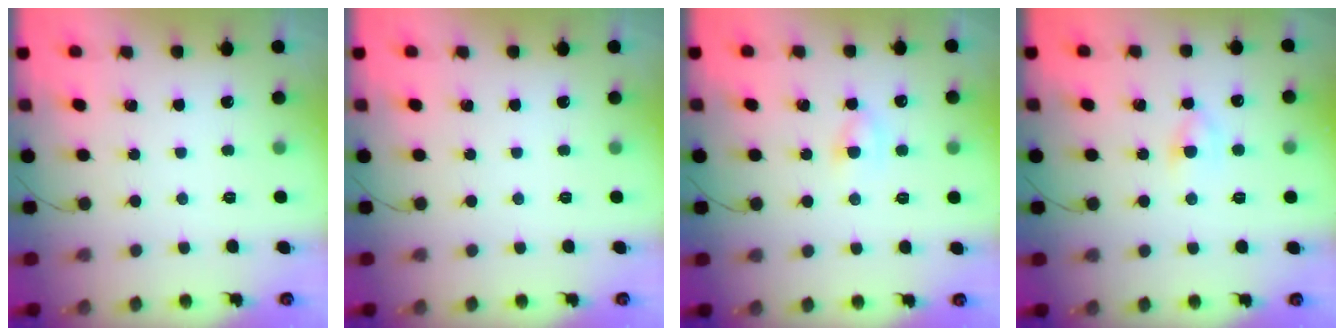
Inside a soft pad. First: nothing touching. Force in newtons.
{"total": 0.0}
{"total": 2.9, "press": 2.8, "slide": 0.9}
{"total": 3.3, "press": 3.1, "slide": 1.2}